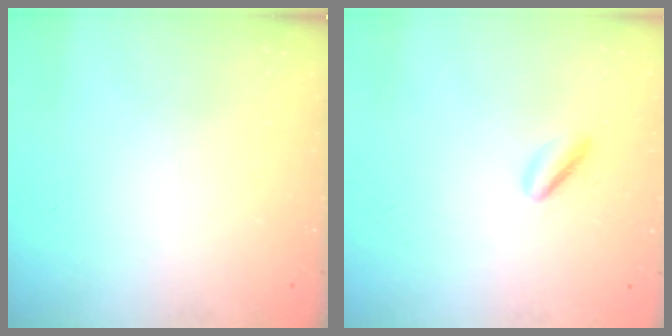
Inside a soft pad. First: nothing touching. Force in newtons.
{"total": 3.7, "press": 3.5, "slide": 1.2}